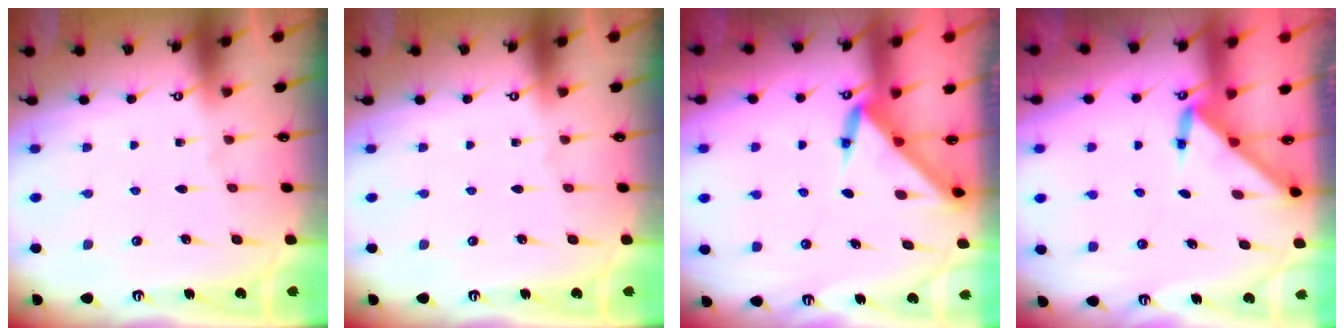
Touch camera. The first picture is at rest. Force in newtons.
{"total": 0.0}
{"total": 3.0, "press": 3.0, "slide": 0.1}
{"total": 3.0, "press": 3.0, "slide": 0.3}